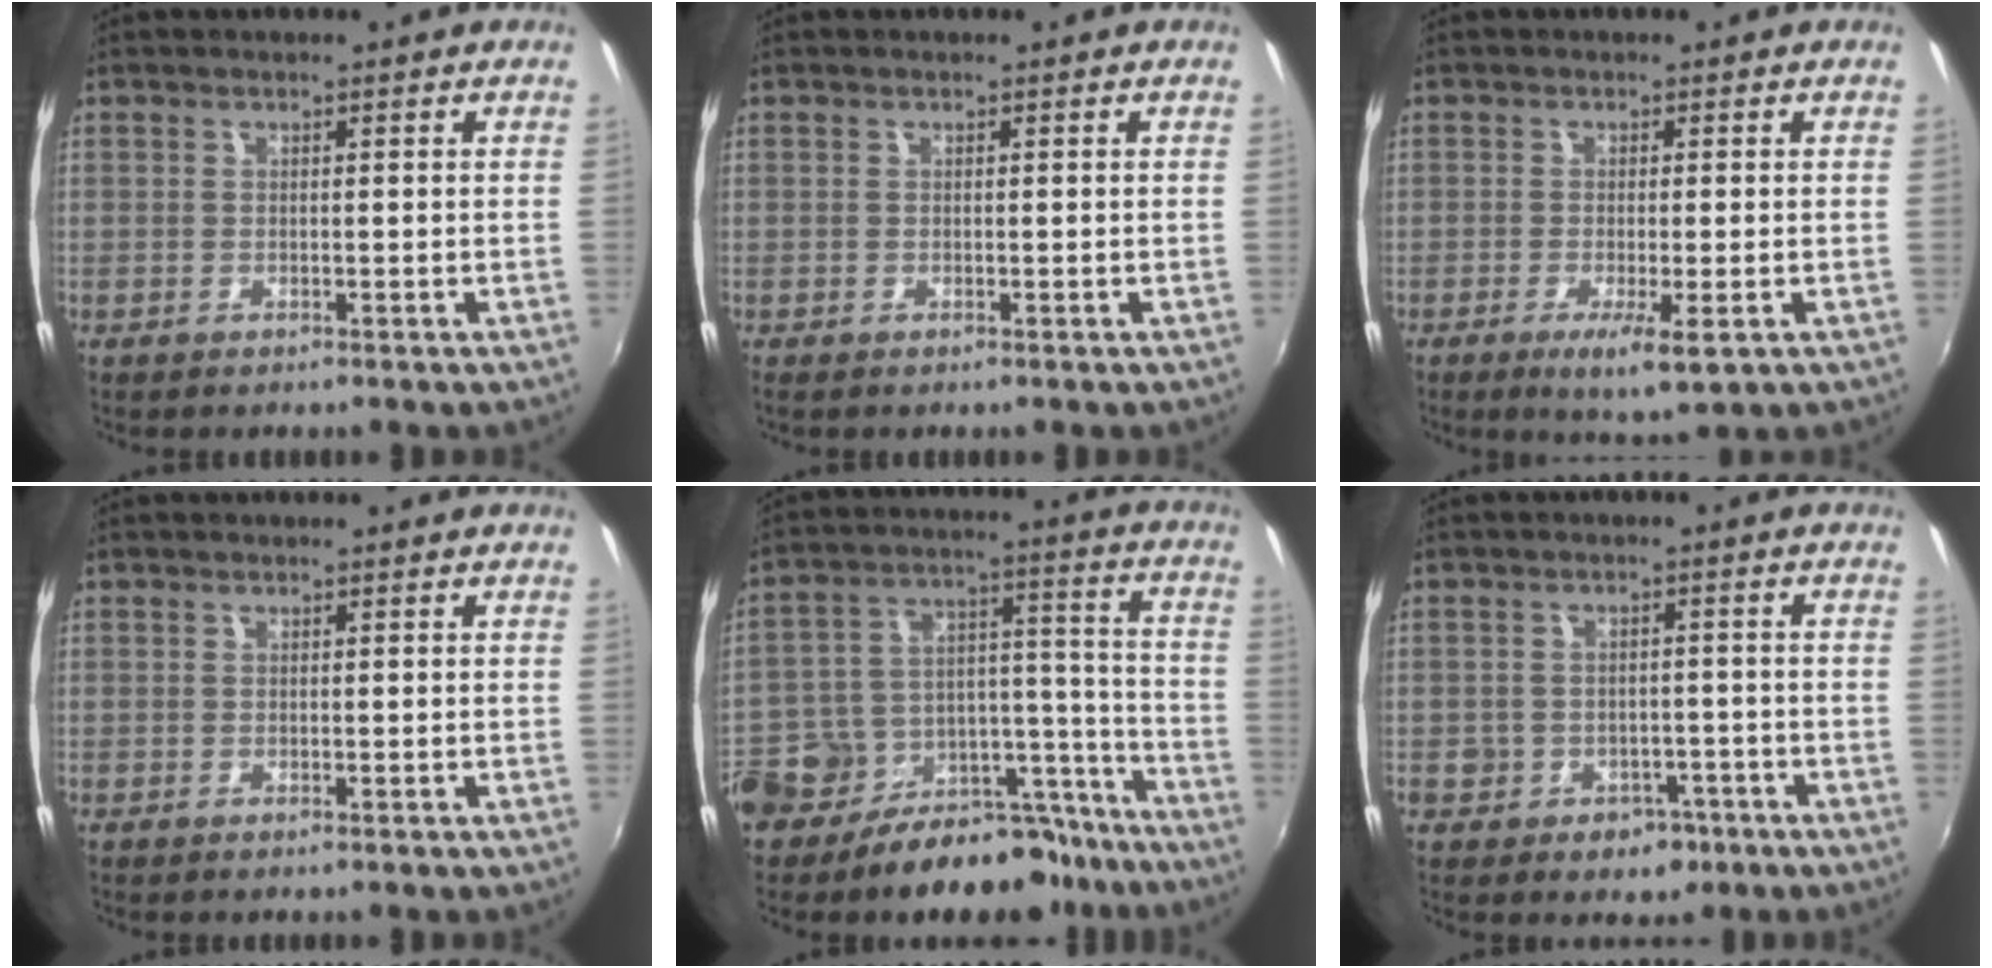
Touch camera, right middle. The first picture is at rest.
{"total": 0.0}
{"total": 5.3, "force": [-2.3, 0.7, 4.8], "torque": [-0.093, -0.015, -0.036]}
{"total": 0.0}
{"total": 19.5, "force": [-13.5, 11.1, 8.6], "torque": [-0.176, 0.045, -0.177]}
{"total": 6.1, "force": [-2.6, 5.1, 2.0], "torque": [-0.052, 0.008, -0.027]}